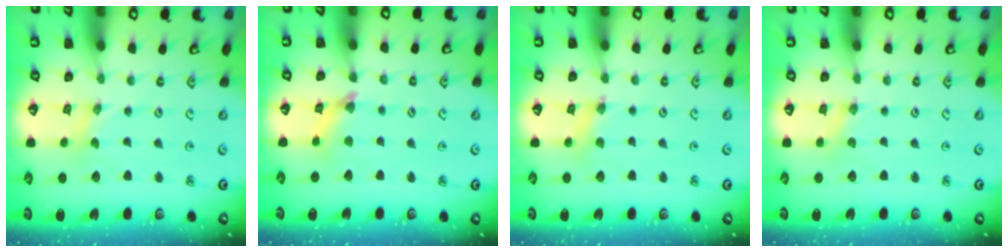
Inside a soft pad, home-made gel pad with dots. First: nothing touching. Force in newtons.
{"total": 5.6, "press": 5.6, "slide": 0.4}
{"total": 2.3, "press": 2.3, "slide": 0.3}
{"total": 0.0}